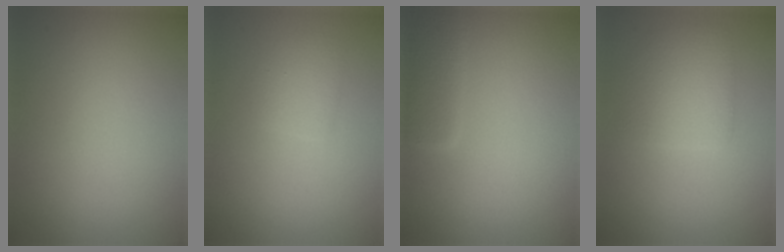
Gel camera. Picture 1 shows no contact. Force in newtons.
{"total": 1.6, "press": 1.6, "slide": 0.1}
{"total": 2.9, "press": 2.9, "slide": 0.1}
{"total": 3.0, "press": 3.0, "slide": 0.4}